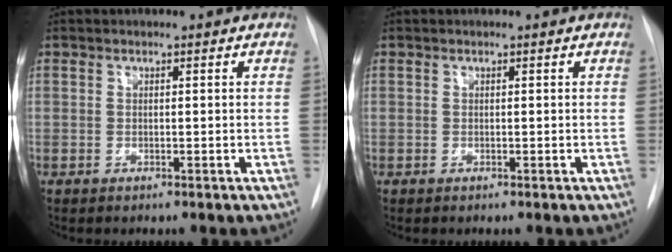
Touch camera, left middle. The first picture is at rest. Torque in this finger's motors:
{"motor_torque": [-0.02, 0.01, 0.01, 0.01]}